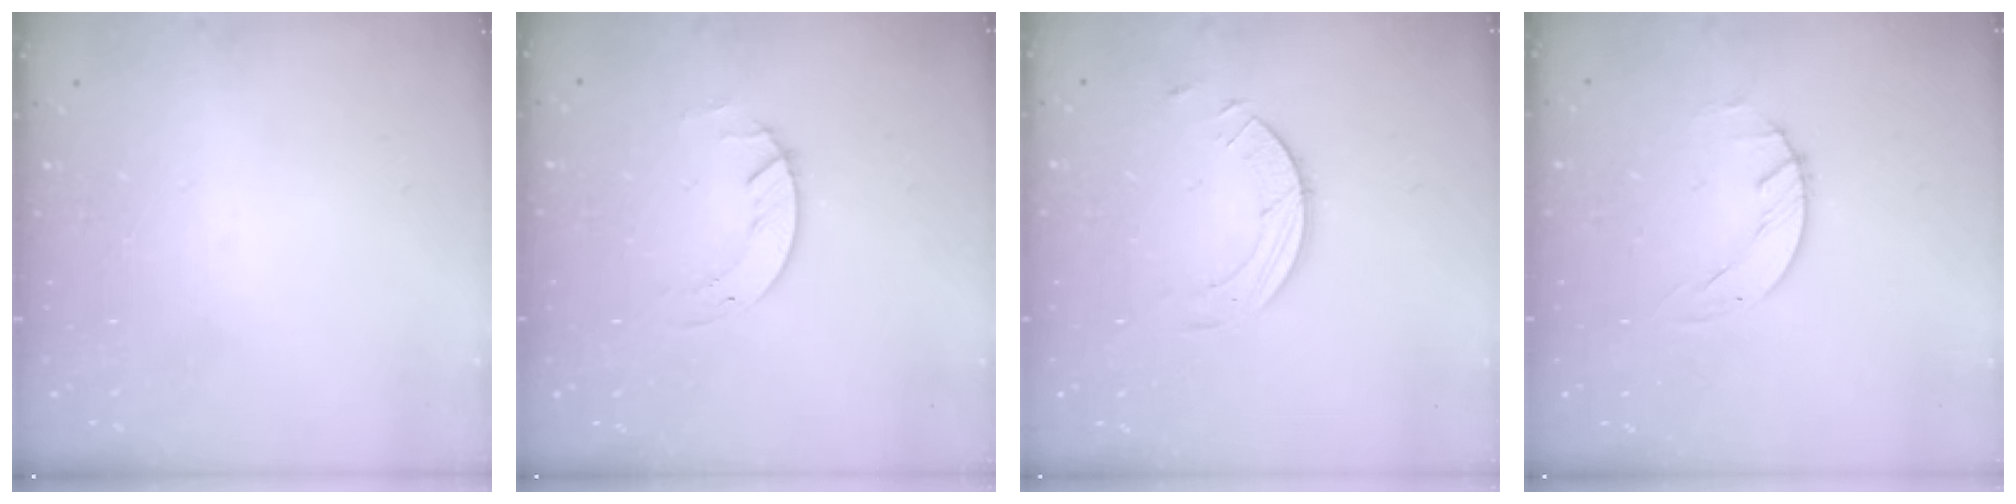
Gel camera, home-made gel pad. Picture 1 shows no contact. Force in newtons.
{"total": 2.6, "press": 2.6, "slide": 0.3}
{"total": 3.4, "press": 3.4, "slide": 0.3}
{"total": 0.6, "press": 0.6, "slide": 0.1}